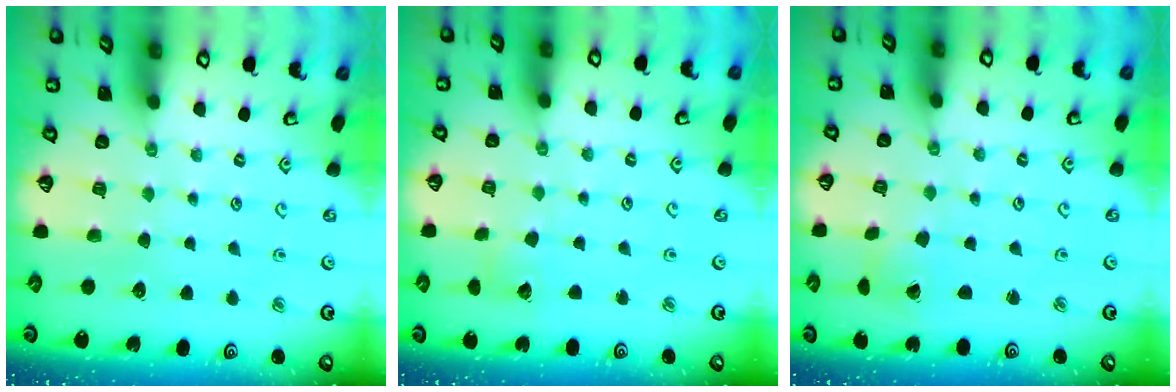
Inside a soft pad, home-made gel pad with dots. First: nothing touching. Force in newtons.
{"total": 4.7, "press": 4.7, "slide": 0.5}
{"total": 2.7, "press": 2.7, "slide": 0.5}